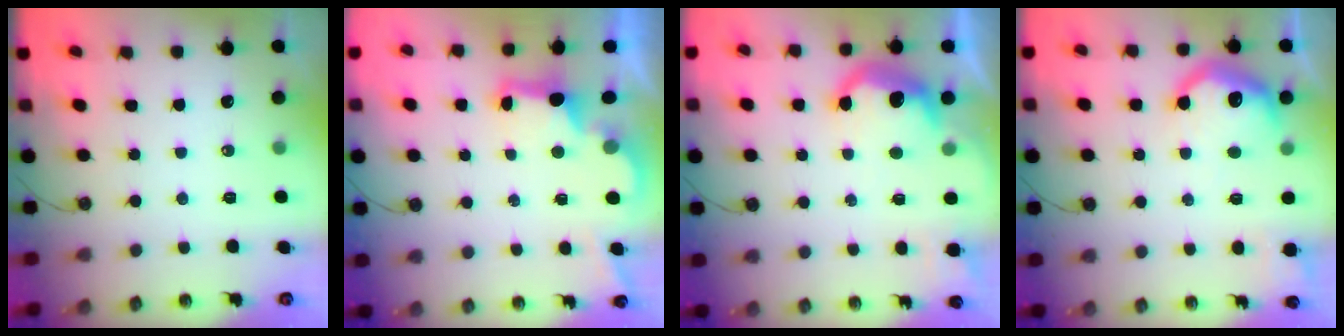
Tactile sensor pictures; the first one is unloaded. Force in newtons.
{"total": 2.9, "press": 2.7, "slide": 0.9}
{"total": 10.4, "press": 10.4, "slide": 0.7}
{"total": 12.7, "press": 12.6, "slide": 1.1}